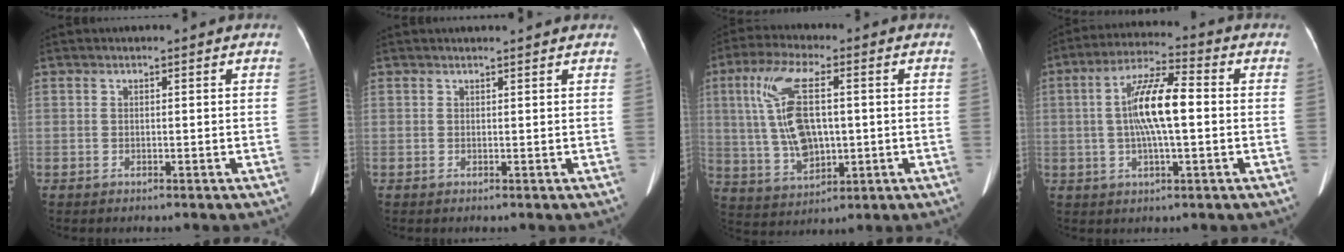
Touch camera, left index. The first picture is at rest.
{"total": 2.1, "force": [2.0, -0.2, 0.5], "torque": [-0.009, 0.010, 0.025]}
{"total": 12.1, "force": [1.5, 5.0, 10.9], "torque": [-0.241, 0.013, 0.038]}
{"total": 10.3, "force": [0.1, 1.9, 10.2], "torque": [-0.194, 0.016, -0.001]}